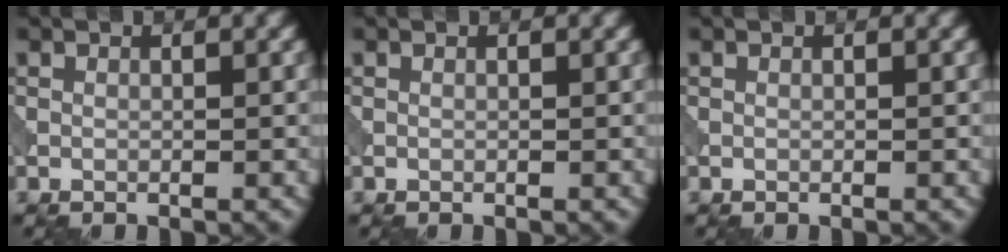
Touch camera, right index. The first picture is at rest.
{"total": 0.0}
{"total": 0.0}